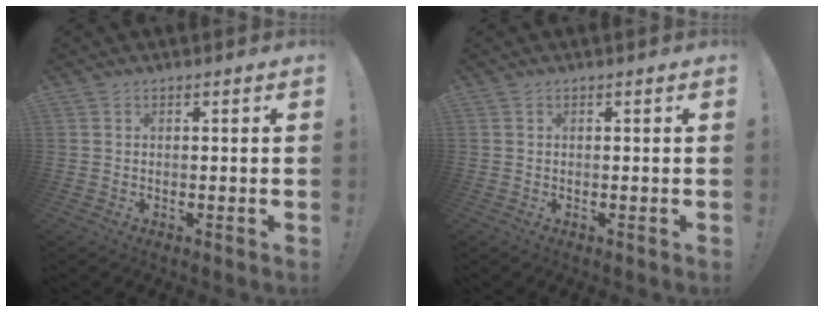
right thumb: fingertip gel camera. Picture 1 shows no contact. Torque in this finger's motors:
{"motor_torque": [0.00, 0.00, -0.05, 0.05, 0.04]}